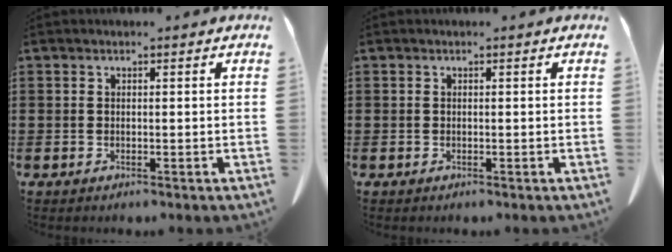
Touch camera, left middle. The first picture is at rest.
{"total": 0.0}